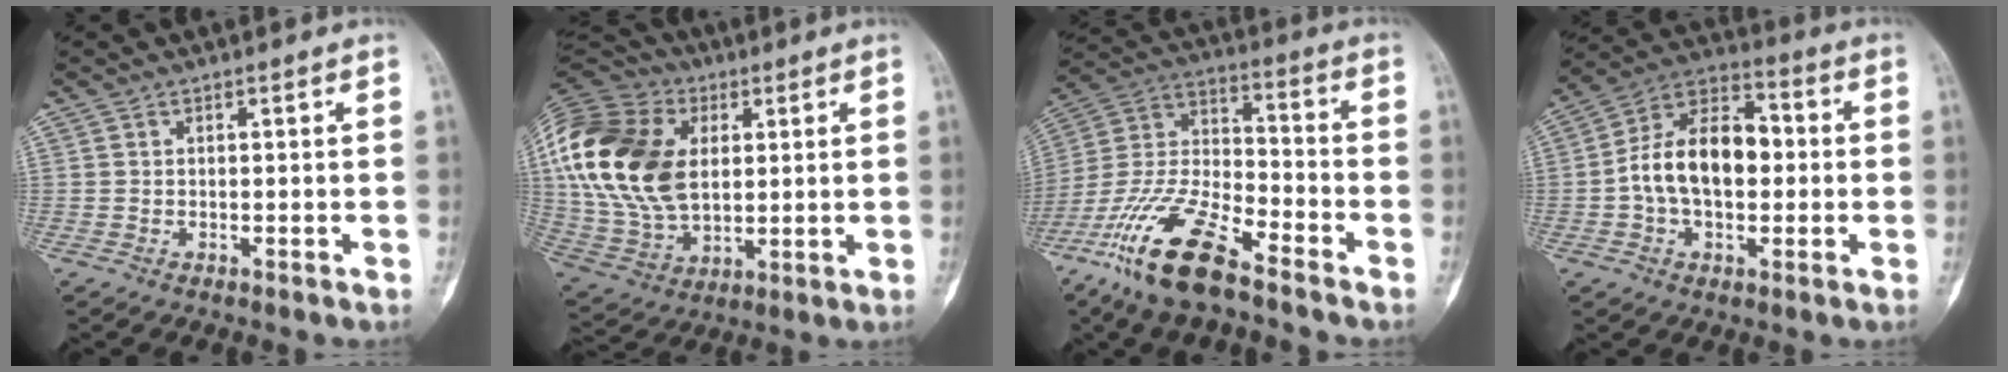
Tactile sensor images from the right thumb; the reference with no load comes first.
{"total": 25.3, "force": [4.8, 16.9, 18.2], "torque": [-0.368, -0.005, 0.089]}
{"total": 18.5, "force": [-12.1, 5.9, 12.7], "torque": [-0.265, 0.053, -0.231]}
{"total": 15.7, "force": [-0.4, 9.8, 12.3], "torque": [-0.192, 0.037, -0.016]}